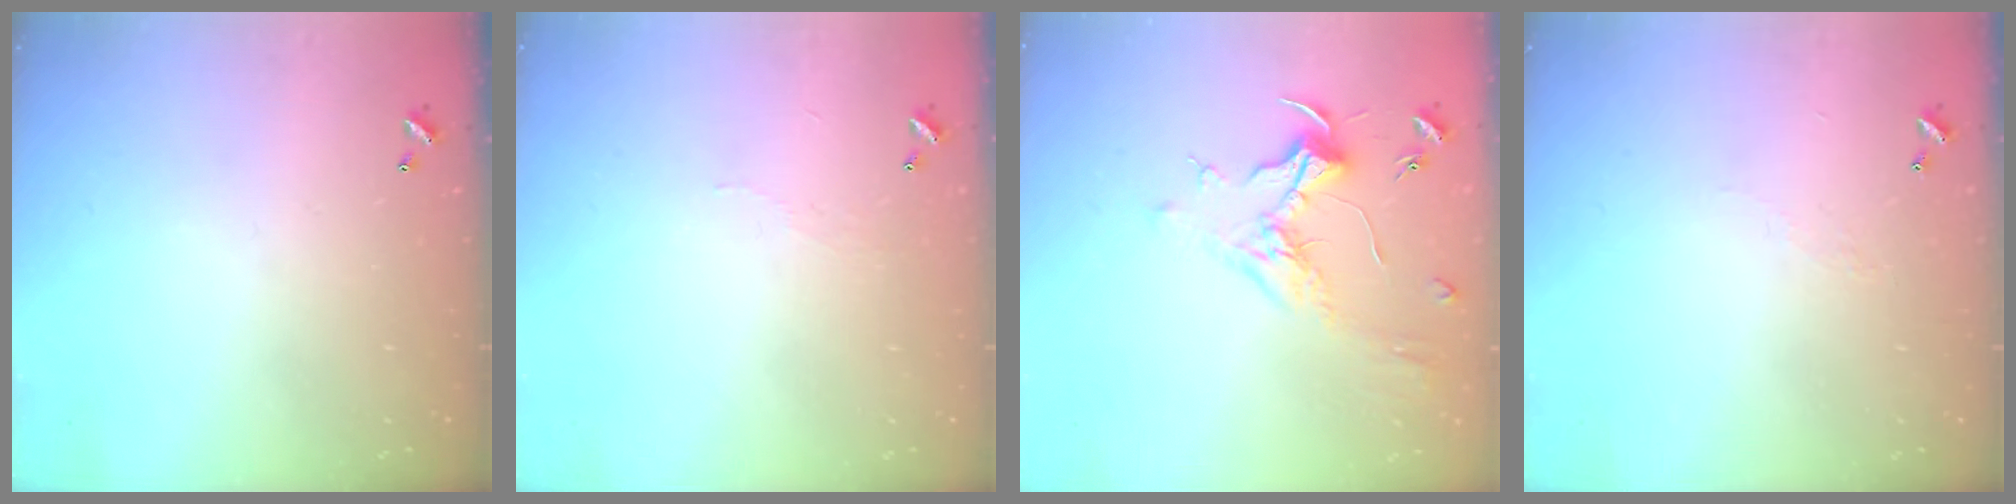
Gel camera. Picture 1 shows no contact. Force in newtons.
{"total": 2.0, "press": 1.9, "slide": 0.4}
{"total": 2.0, "press": 1.9, "slide": 0.7}
{"total": 3.1, "press": 3.0, "slide": 0.6}